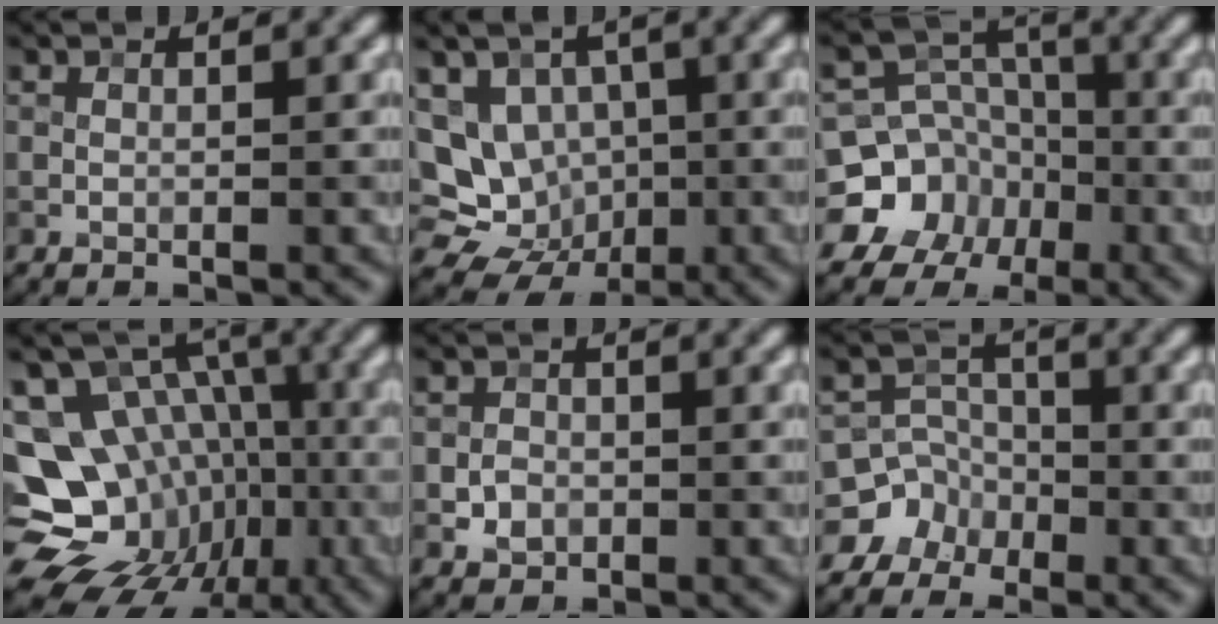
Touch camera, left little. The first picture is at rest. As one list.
[{"total": 12.0, "force": [-1.9, 10.8, 4.8], "torque": [-0.099, 0.017, -0.042]}, {"total": 10.1, "force": [-4.7, 8.6, 2.2], "torque": [-0.031, 0.001, -0.106]}, {"total": 15.8, "force": [-5.1, 12.7, 7.9], "torque": [-0.148, -0.001, -0.068]}, {"total": 2.1, "force": [-0.3, 1.9, 0.7], "torque": [-0.006, 0.001, -0.006]}, {"total": 6.8, "force": [-4.1, 5.4, -0.2], "torque": [0.032, -0.003, -0.085]}]